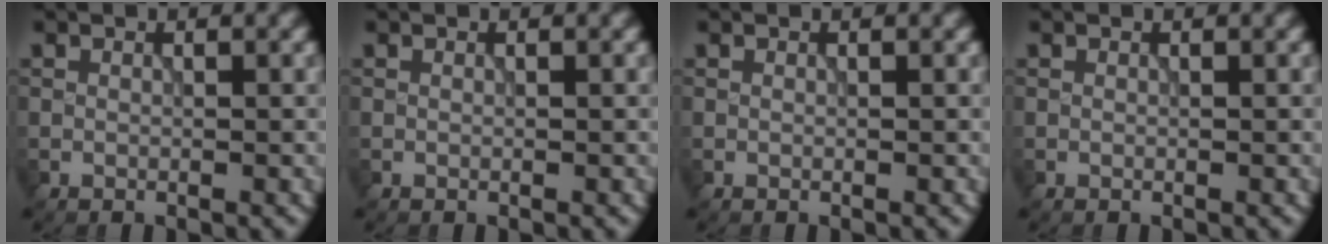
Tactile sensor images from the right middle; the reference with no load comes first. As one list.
[{"total": 0.0}, {"total": 0.0}, {"total": 0.0}]